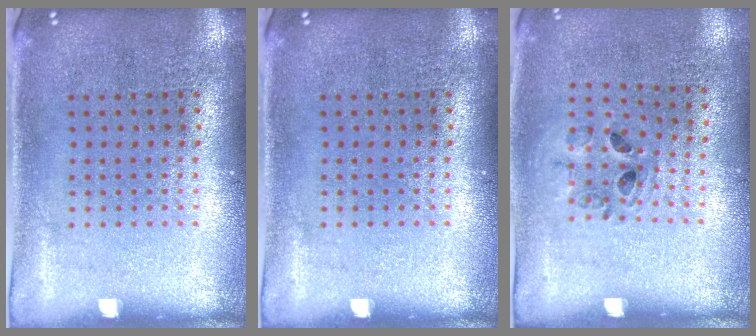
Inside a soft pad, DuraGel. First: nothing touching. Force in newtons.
{"total": 0.0}
{"total": 0.9, "press": 0.8, "slide": 0.3}